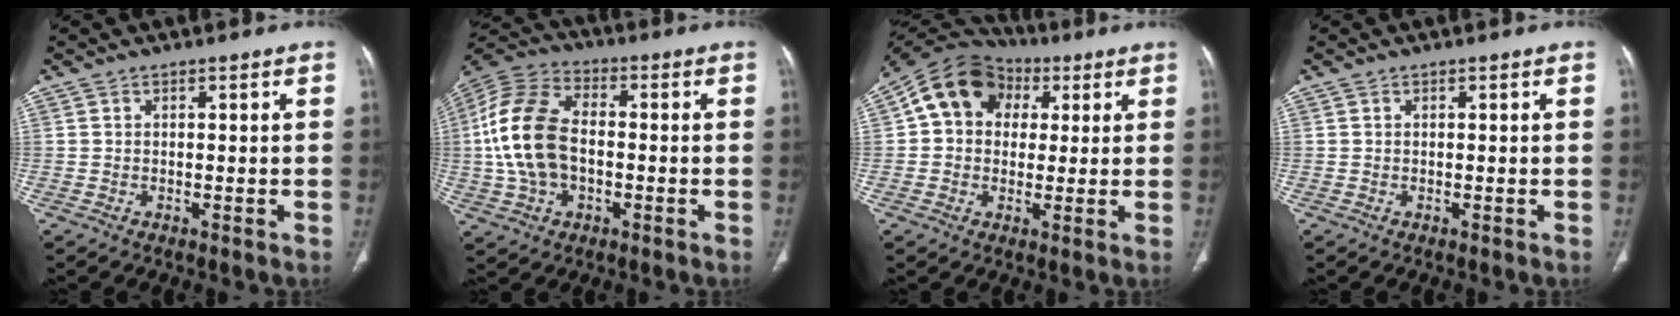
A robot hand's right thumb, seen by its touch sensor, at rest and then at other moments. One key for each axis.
{"total": 16.2, "fx": -0.8, "fy": 10.4, "fz": 12.3, "tx": -0.253, "ty": 0.029, "tz": -0.017}
{"total": 12.9, "fx": 3.1, "fy": 10.5, "fz": 6.8, "tx": -0.100, "ty": 0.024, "tz": 0.043}
{"total": 0.0}